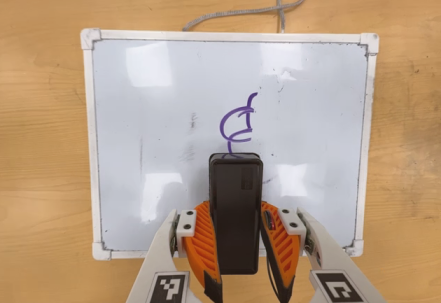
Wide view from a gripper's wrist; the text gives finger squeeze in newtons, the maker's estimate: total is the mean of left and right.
{"total": 7.7, "left": 6.5, "right": 8.8}